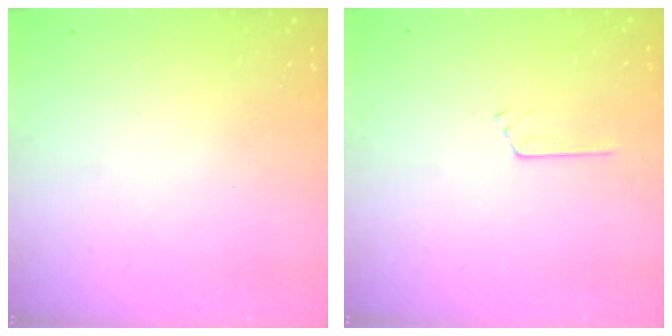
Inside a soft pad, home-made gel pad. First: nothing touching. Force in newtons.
{"total": 2.8, "press": 2.8, "slide": 0.4}